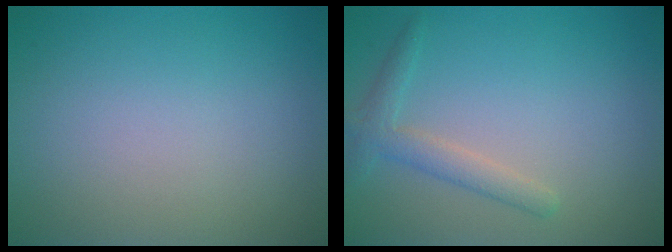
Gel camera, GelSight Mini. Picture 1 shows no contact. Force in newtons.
{"total": 2.2, "press": 2.2, "slide": 0.1}